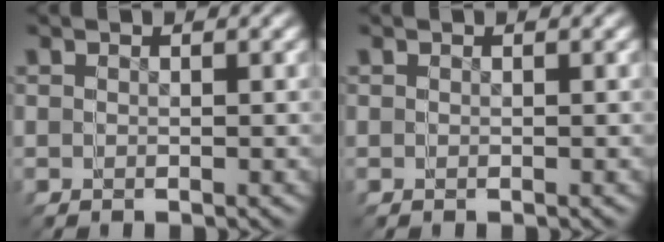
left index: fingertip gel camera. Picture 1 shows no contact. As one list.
[{"total": 0.0}]